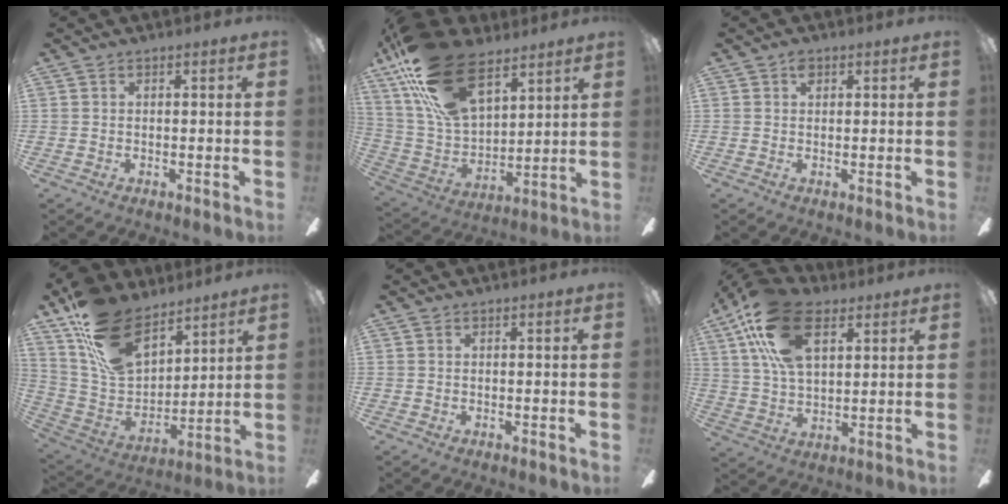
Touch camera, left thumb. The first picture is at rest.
{"total": 24.9, "force": [14.9, 12.9, 15.3], "torque": [-0.320, -0.068, 0.269]}
{"total": 1.9, "force": [1.0, 1.2, 1.1], "torque": [-0.016, -0.001, 0.017]}
{"total": 20.0, "force": [13.4, 11.0, 10.0], "torque": [-0.192, -0.067, 0.254]}
{"total": 0.0}
{"total": 20.7, "force": [9.8, 11.3, 14.4], "torque": [-0.292, -0.015, 0.172]}